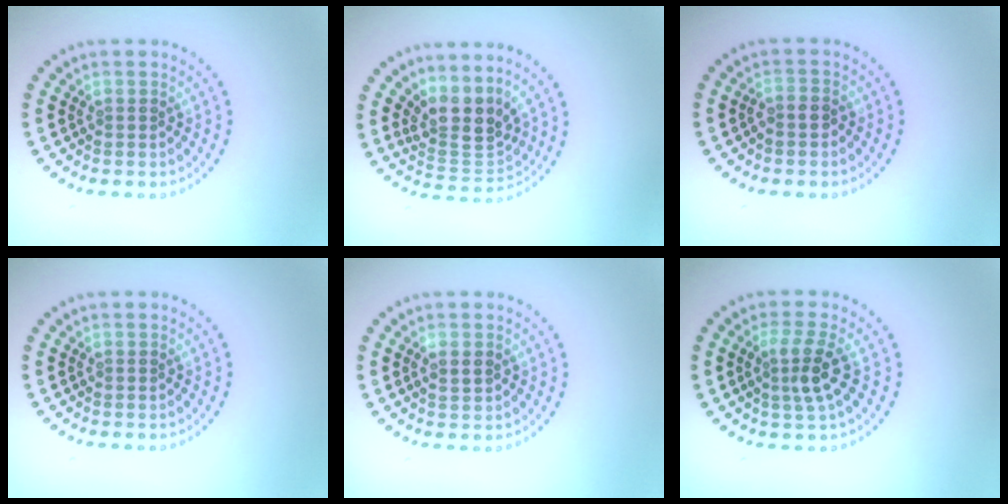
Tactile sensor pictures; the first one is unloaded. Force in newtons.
{"total": 3.8, "press": 2.9, "slide": 2.4}
{"total": 1.1, "press": 0.9, "slide": 0.6}
{"total": 0.0}
{"total": 0.9, "press": 0.9, "slide": 0.2}
{"total": 2.9, "press": 2.4, "slide": 1.6}